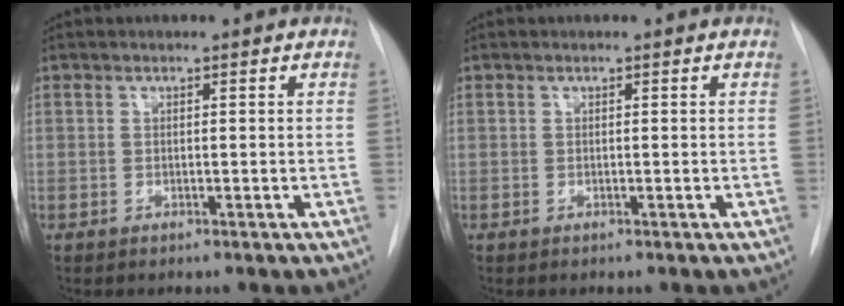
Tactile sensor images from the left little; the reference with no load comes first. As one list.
[{"total": 0.0}]